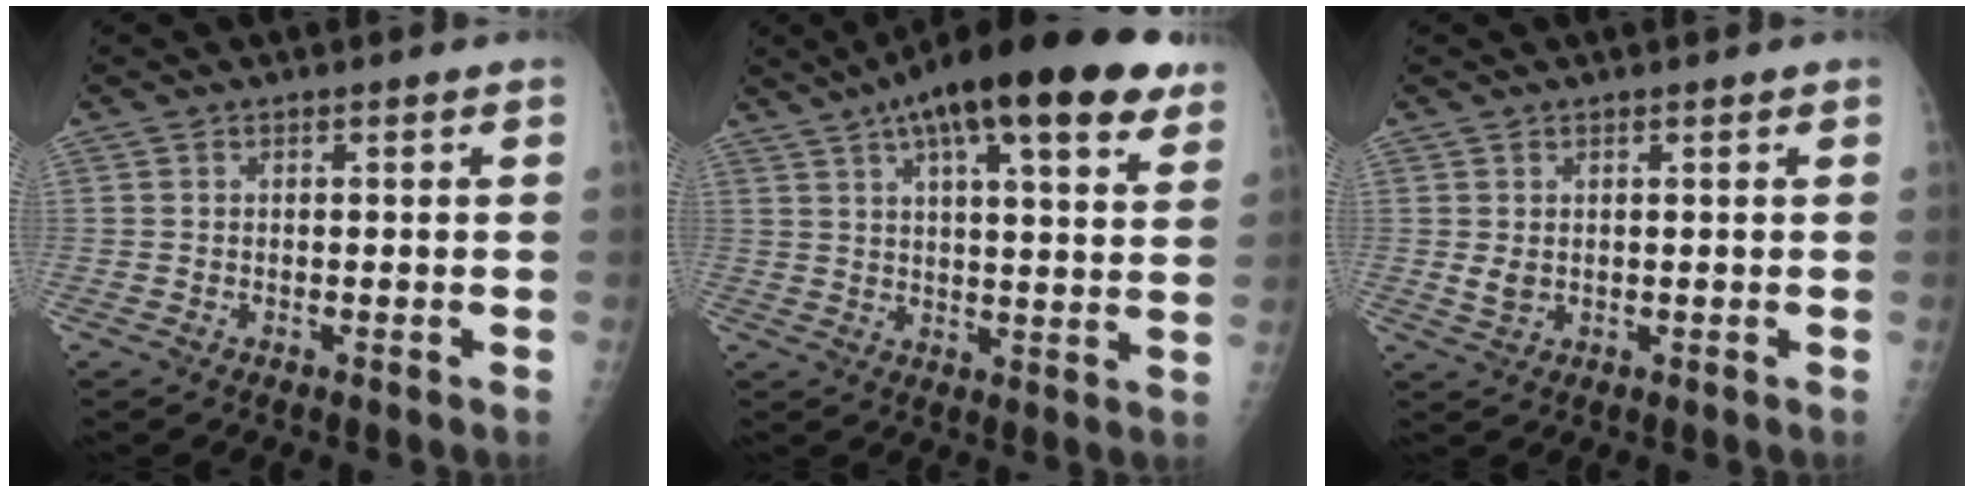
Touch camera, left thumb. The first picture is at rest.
{"total": 22.4, "force": [13.4, 5.9, 16.9], "torque": [-0.244, -0.010, 0.189]}
{"total": 2.2, "force": [0.6, 1.5, 1.5], "torque": [-0.021, -0.008, 0.016]}